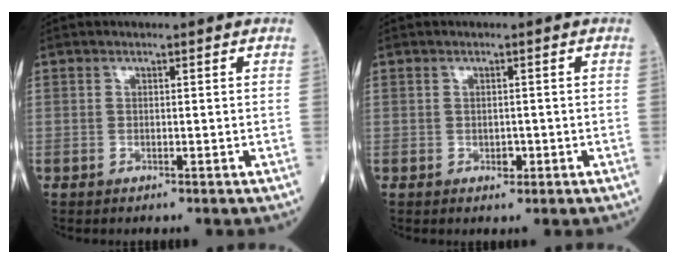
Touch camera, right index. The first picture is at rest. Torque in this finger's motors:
{"motor_torque": [0.32, -0.12, 0.15, 0.03]}